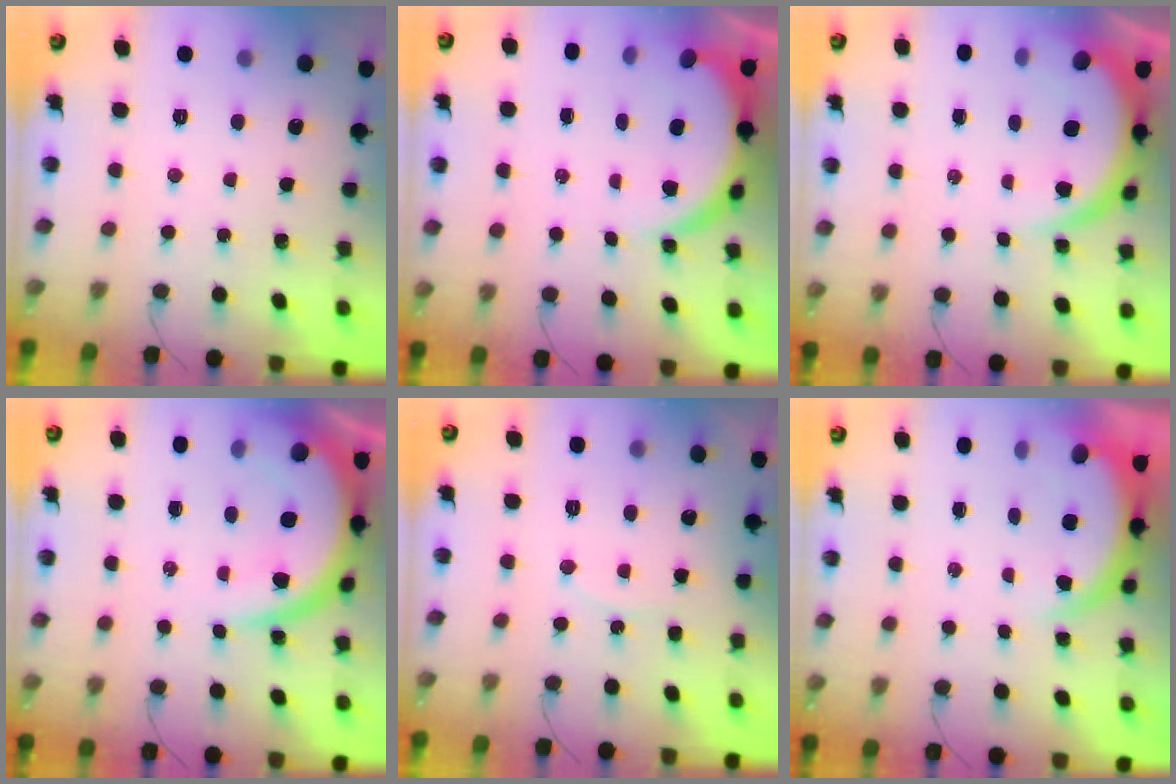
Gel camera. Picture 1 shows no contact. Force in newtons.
{"total": 8.1, "press": 8.0, "slide": 0.9}
{"total": 7.6, "press": 7.5, "slide": 0.8}
{"total": 15.1, "press": 15.0, "slide": 1.6}
{"total": 7.7, "press": 7.6, "slide": 0.9}
{"total": 5.6, "press": 5.6, "slide": 0.5}